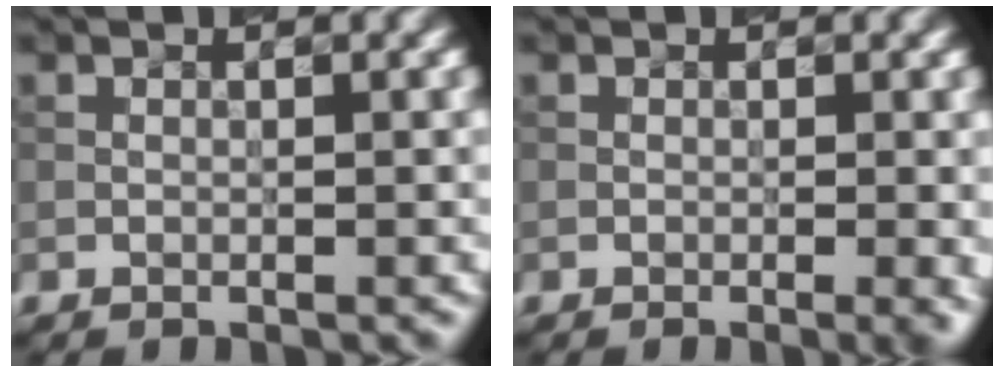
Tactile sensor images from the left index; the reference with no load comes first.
{"total": 2.5, "force": [-0.6, 0.8, 2.3], "torque": [-0.016, 0.012, -0.003]}